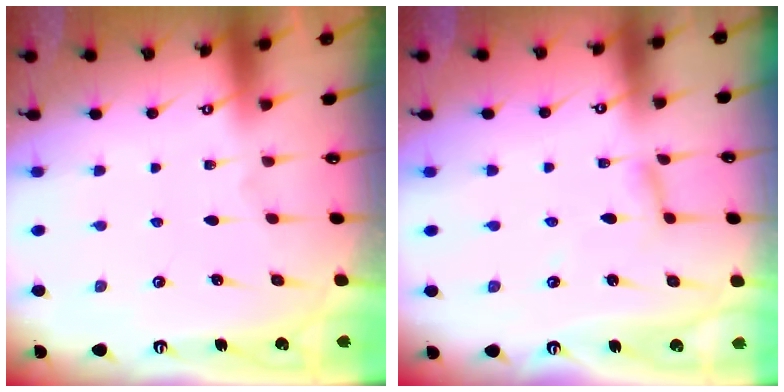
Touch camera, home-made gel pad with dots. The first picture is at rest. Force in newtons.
{"total": 3.1, "press": 3.1, "slide": 0.2}